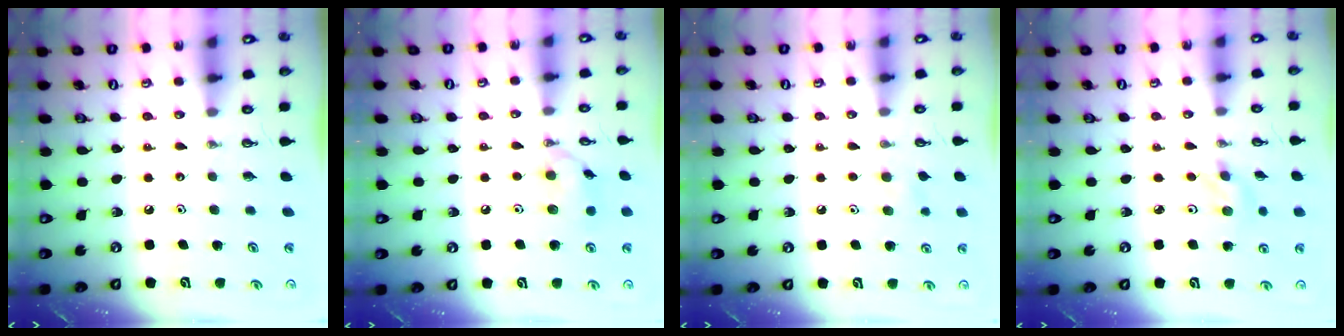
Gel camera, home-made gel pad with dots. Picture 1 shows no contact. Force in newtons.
{"total": 9.3, "press": 9.3, "slide": 0.7}
{"total": 5.3, "press": 5.2, "slide": 1.1}
{"total": 2.8, "press": 2.4, "slide": 1.4}